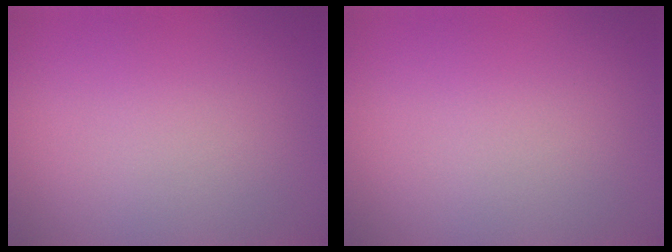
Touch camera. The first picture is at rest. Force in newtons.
{"total": 0.0}